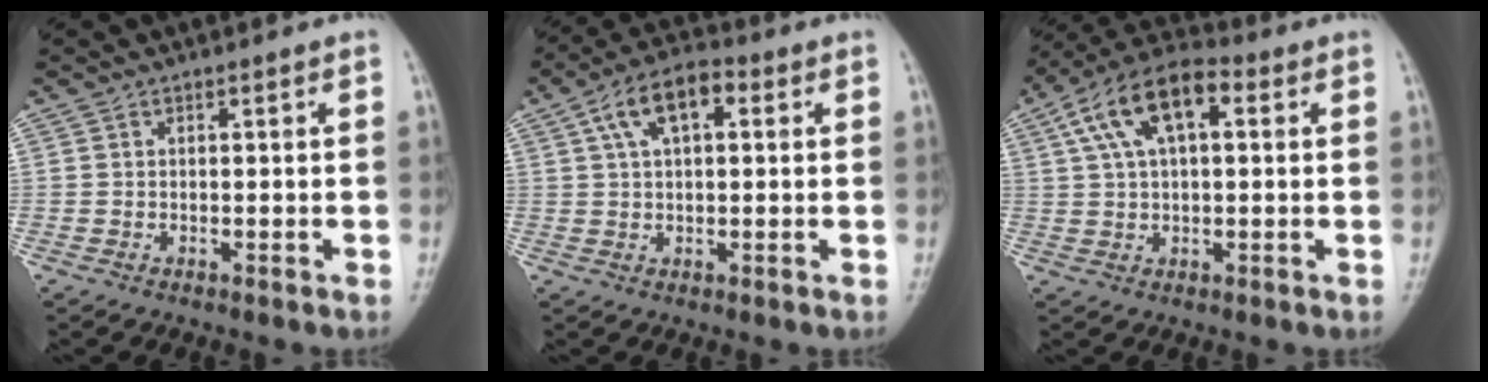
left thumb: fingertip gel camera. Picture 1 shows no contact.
{"total": 9.1, "force": [2.9, 4.6, 7.2], "torque": [-0.124, 0.024, 0.042]}
{"total": 12.7, "force": [3.9, 6.4, 10.3], "torque": [-0.183, 0.031, 0.061]}